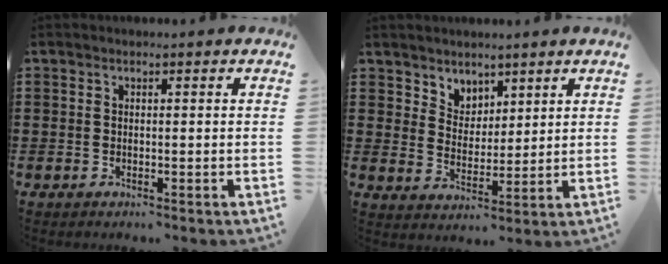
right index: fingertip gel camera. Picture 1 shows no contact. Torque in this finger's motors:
{"motor_torque": [0.06, -0.05, 0.07, 0.03]}